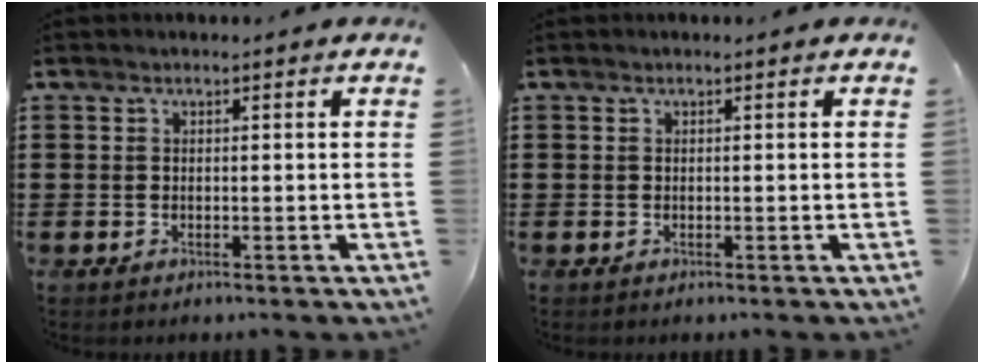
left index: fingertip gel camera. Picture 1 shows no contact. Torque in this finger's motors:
{"motor_torque": [0.00, 0.00, 0.00, -0.01]}